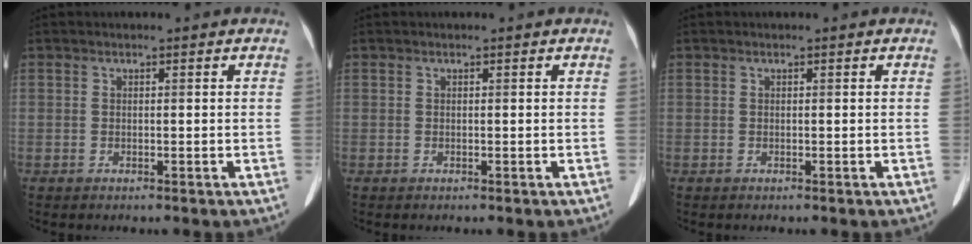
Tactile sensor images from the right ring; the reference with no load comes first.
{"total": 0.0}
{"total": 0.0}